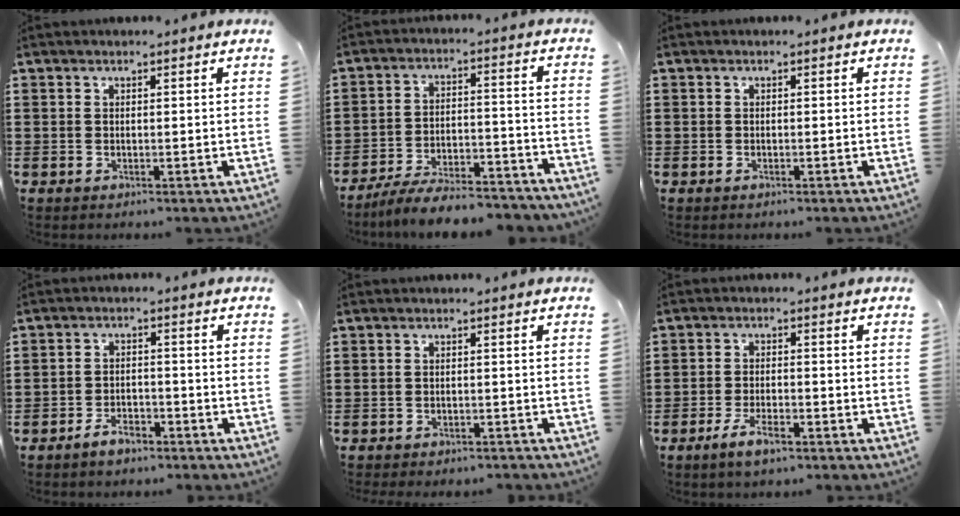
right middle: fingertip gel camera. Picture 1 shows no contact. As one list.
[{"total": 7.9, "force": [-7.4, 0.9, 2.6], "torque": [-0.043, 0.014, -0.142]}, {"total": 0.7, "force": [-0.5, 0.5, 0.0], "torque": [0.000, 0.004, -0.012]}, {"total": 3.7, "force": [-3.2, 1.4, 1.3], "torque": [-0.022, 0.011, -0.061]}, {"total": 1.8, "force": [-1.7, 0.4, -0.2], "torque": [-0.001, 0.003, -0.040]}, {"total": 4.8, "force": [-3.1, 1.7, 3.2], "torque": [-0.065, 0.005, -0.060]}]